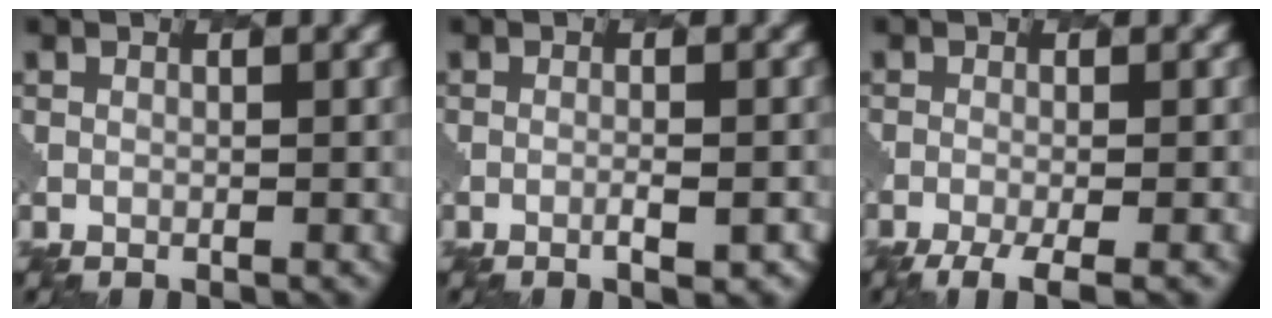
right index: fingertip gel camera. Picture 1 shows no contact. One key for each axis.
{"total": 1.8, "fx": -0.7, "fy": 0.4, "fz": 1.5, "tx": -0.018, "ty": 0.009, "tz": -0.013}
{"total": 4.4, "fx": -2.7, "fy": 1.1, "fz": 3.3, "tx": -0.045, "ty": -0.003, "tz": -0.046}